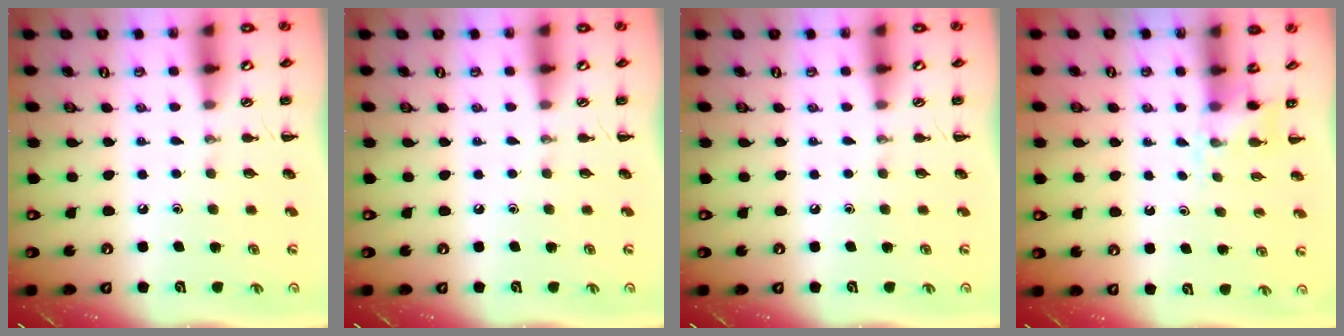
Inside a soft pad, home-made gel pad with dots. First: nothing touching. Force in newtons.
{"total": 0.0}
{"total": 0.0}
{"total": 3.1, "press": 2.9, "slide": 1.1}